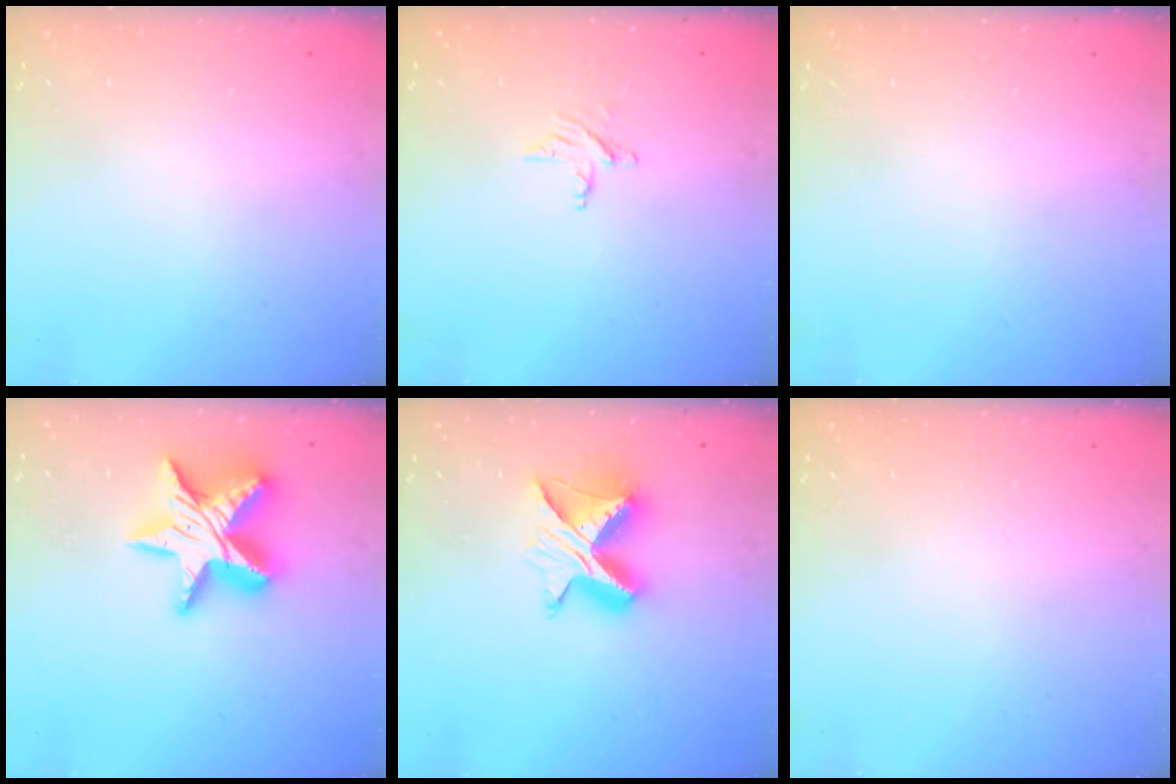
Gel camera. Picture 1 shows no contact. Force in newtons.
{"total": 3.8, "press": 3.8, "slide": 0.3}
{"total": 0.0}
{"total": 17.4, "press": 17.4, "slide": 1.2}
{"total": 11.5, "press": 11.5, "slide": 1.0}
{"total": 0.0}